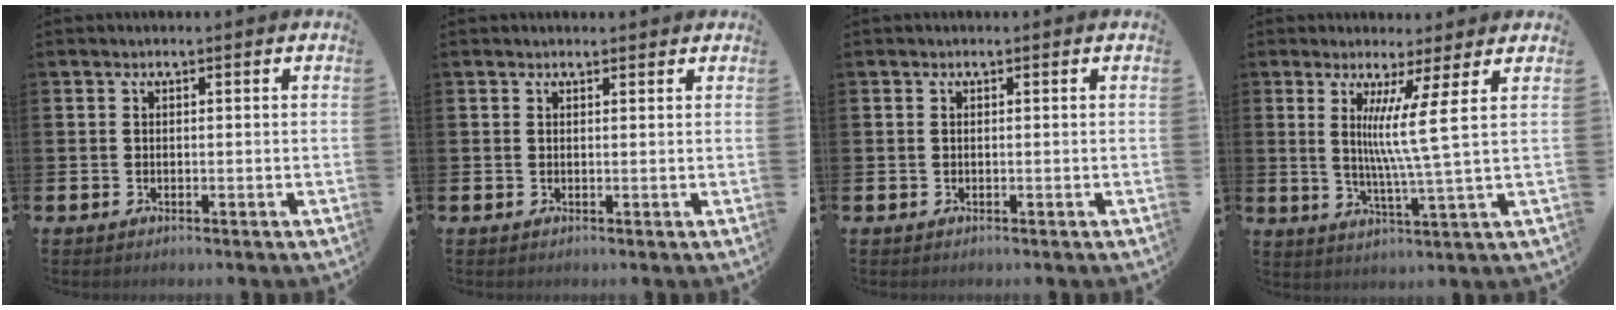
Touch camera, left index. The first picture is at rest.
{"total": 0.9, "force": [0.9, 0.3, 0.1], "torque": [0.004, 0.001, 0.015]}
{"total": 0.0}
{"total": 7.0, "force": [3.2, -1.3, 6.2], "torque": [-0.112, -0.033, 0.046]}